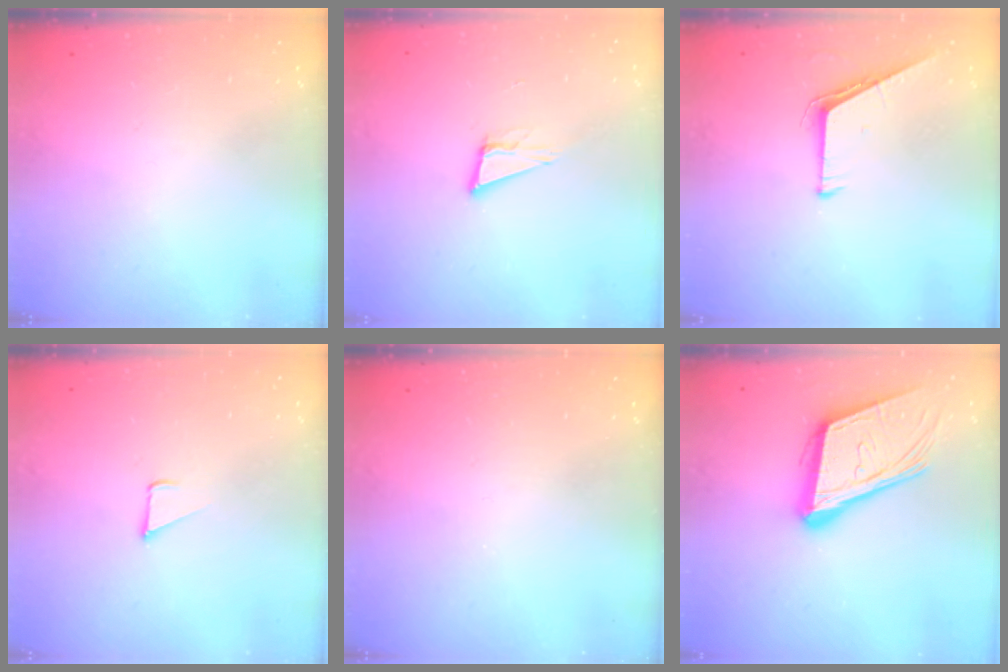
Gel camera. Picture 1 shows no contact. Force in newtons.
{"total": 7.7, "press": 7.0, "slide": 3.2}
{"total": 5.3, "press": 5.3, "slide": 0.5}
{"total": 2.4, "press": 2.4, "slide": 0.2}
{"total": 0.0}
{"total": 18.8, "press": 18.4, "slide": 4.2}